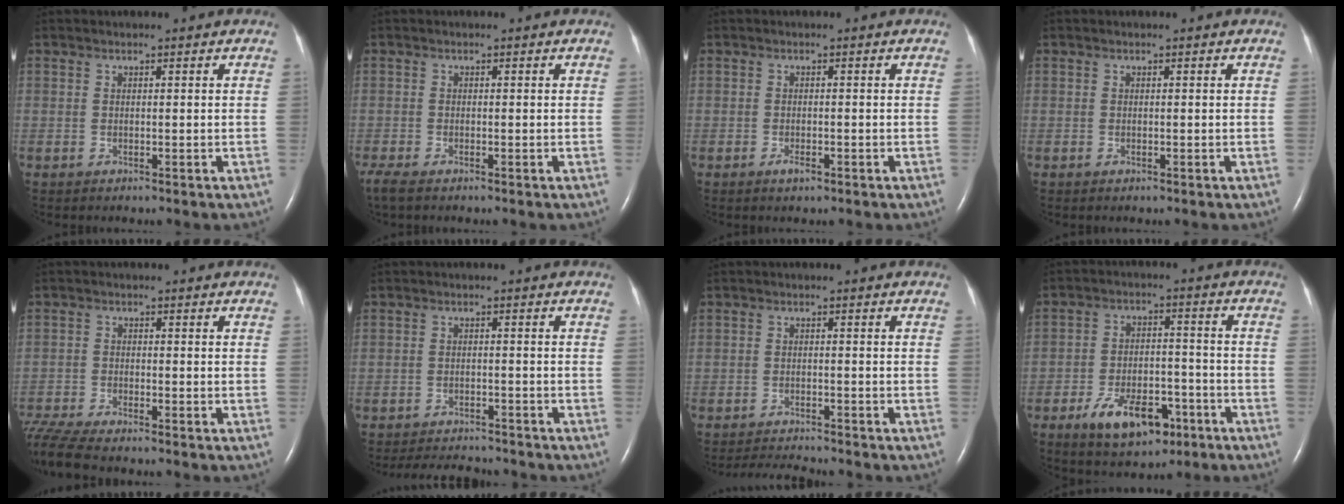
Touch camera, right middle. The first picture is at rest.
{"total": 2.9, "force": [-2.2, 0.7, 1.7], "torque": [-0.038, -0.011, -0.040]}
{"total": 1.4, "force": [-0.9, 0.5, 1.0], "torque": [-0.020, -0.001, -0.012]}
{"total": 0.0}
{"total": 8.0, "force": [-7.3, 0.1, 3.2], "torque": [-0.070, -0.017, -0.135]}
{"total": 8.0, "force": [-7.5, 1.6, 2.0], "torque": [-0.032, -0.004, -0.104]}
{"total": 5.1, "force": [-4.9, -0.2, 1.2], "torque": [-0.023, -0.018, -0.079]}
{"total": 10.5, "force": [-5.9, 5.2, 7.0], "torque": [-0.124, 0.003, -0.089]}